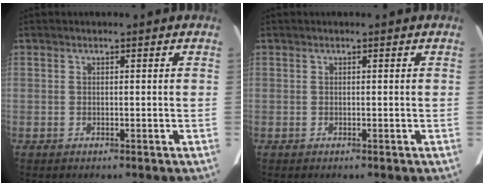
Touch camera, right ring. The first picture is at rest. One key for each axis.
{"total": 0.0}